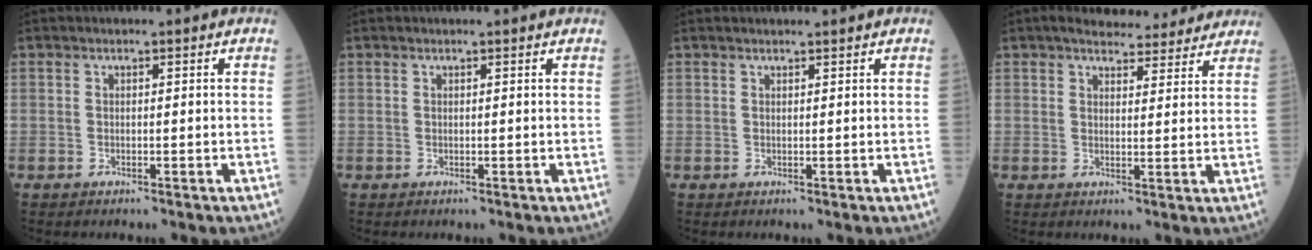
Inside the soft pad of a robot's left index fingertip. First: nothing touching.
{"total": 1.2, "force": [1.2, -0.1, 0.3], "torque": [-0.008, 0.003, 0.015]}
{"total": 2.3, "force": [2.2, 0.0, 0.8], "torque": [-0.008, 0.014, 0.029]}
{"total": 11.4, "force": [10.2, 3.1, 3.8], "torque": [-0.033, 0.013, 0.118]}